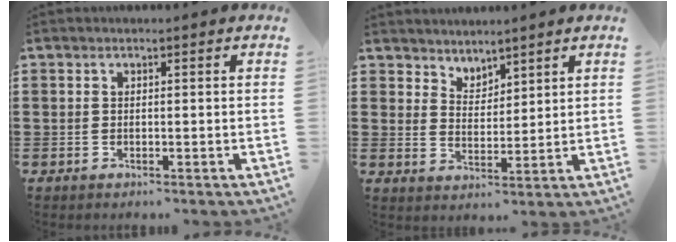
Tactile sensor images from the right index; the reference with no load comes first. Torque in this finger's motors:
{"motor_torque": [-0.29, 0.36, 0.02, 0.00]}